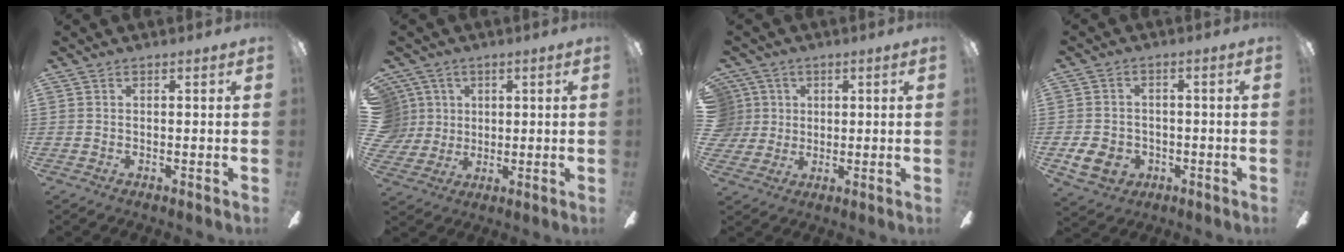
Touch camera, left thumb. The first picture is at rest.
{"total": 7.4, "force": [2.2, 7.0, 0.9], "torque": [-0.039, 0.003, 0.047]}
{"total": 6.1, "force": [1.6, 5.9, 0.6], "torque": [-0.019, 0.006, 0.032]}
{"total": 7.4, "force": [-2.4, 6.0, 3.6], "torque": [-0.086, 0.014, -0.045]}